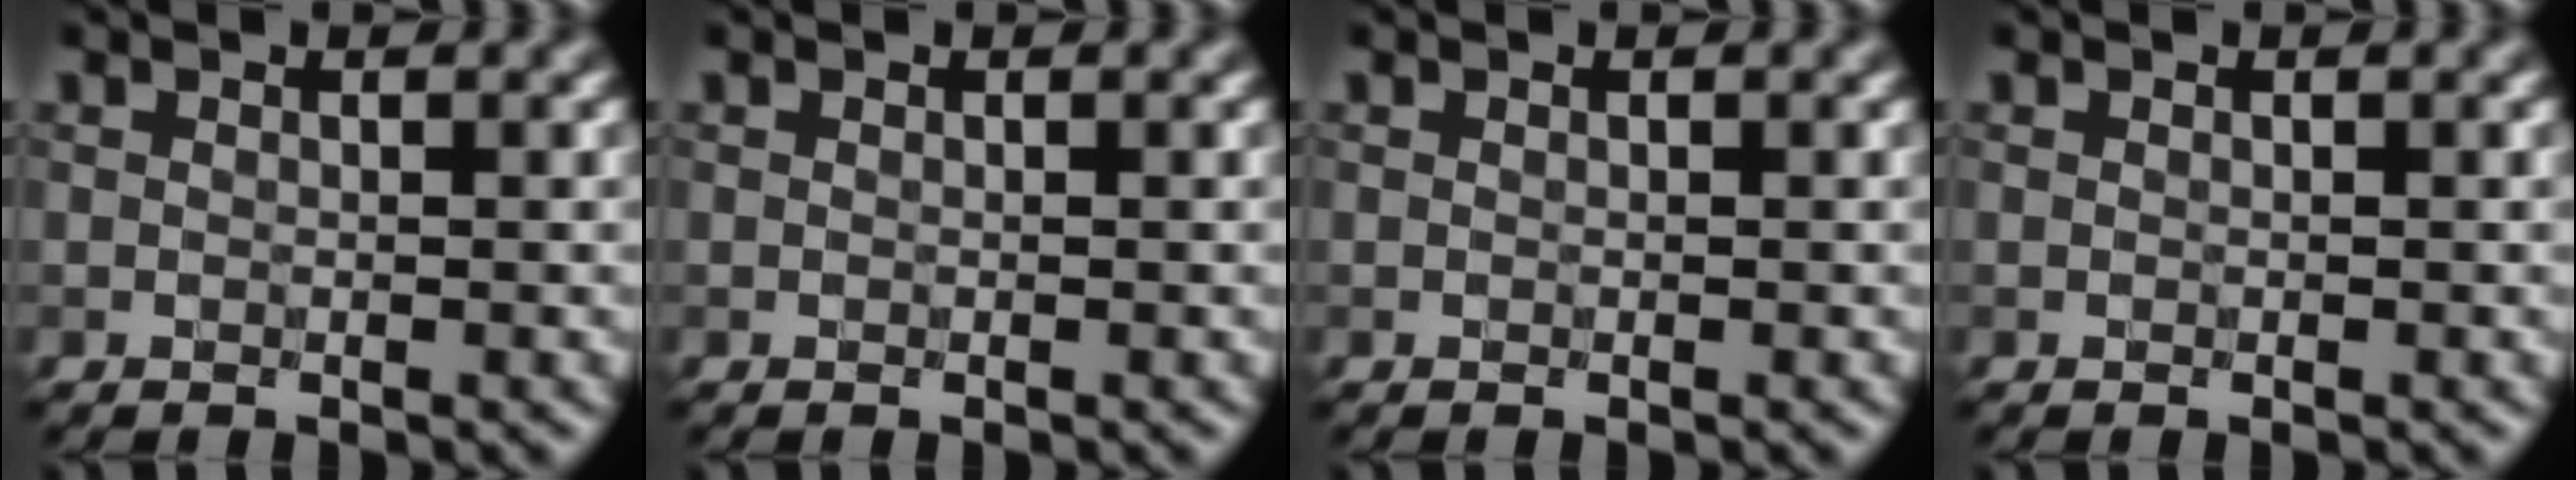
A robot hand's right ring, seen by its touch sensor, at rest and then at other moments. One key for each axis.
{"total": 0.0}
{"total": 0.0}
{"total": 0.0}